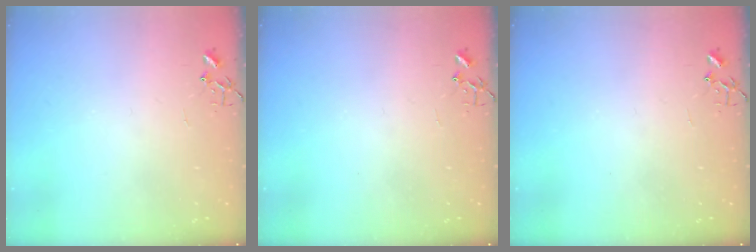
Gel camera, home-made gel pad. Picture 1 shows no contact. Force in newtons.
{"total": 0.0}
{"total": 0.0}